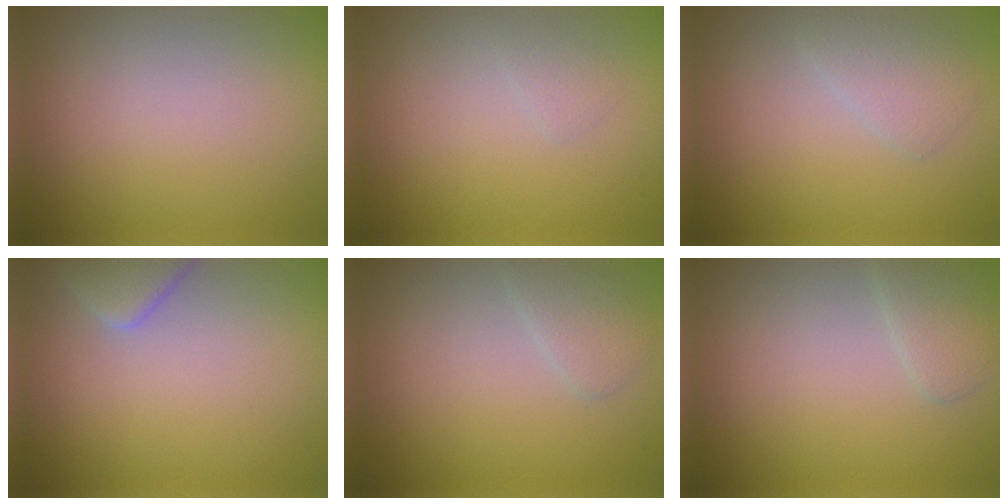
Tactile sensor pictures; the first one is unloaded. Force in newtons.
{"total": 0.7, "press": 0.7, "slide": 0.0}
{"total": 1.7, "press": 1.7, "slide": 0.1}
{"total": 2.9, "press": 2.8, "slide": 0.3}
{"total": 1.7, "press": 1.7, "slide": 0.0}
{"total": 1.7, "press": 1.7, "slide": 0.0}